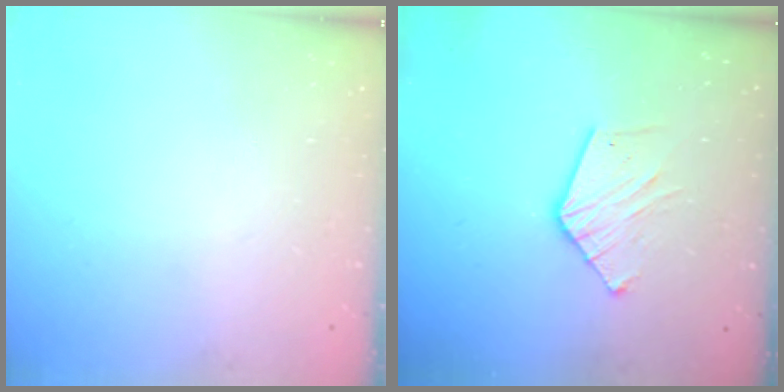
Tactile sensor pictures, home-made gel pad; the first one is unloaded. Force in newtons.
{"total": 9.8, "press": 9.7, "slide": 0.8}